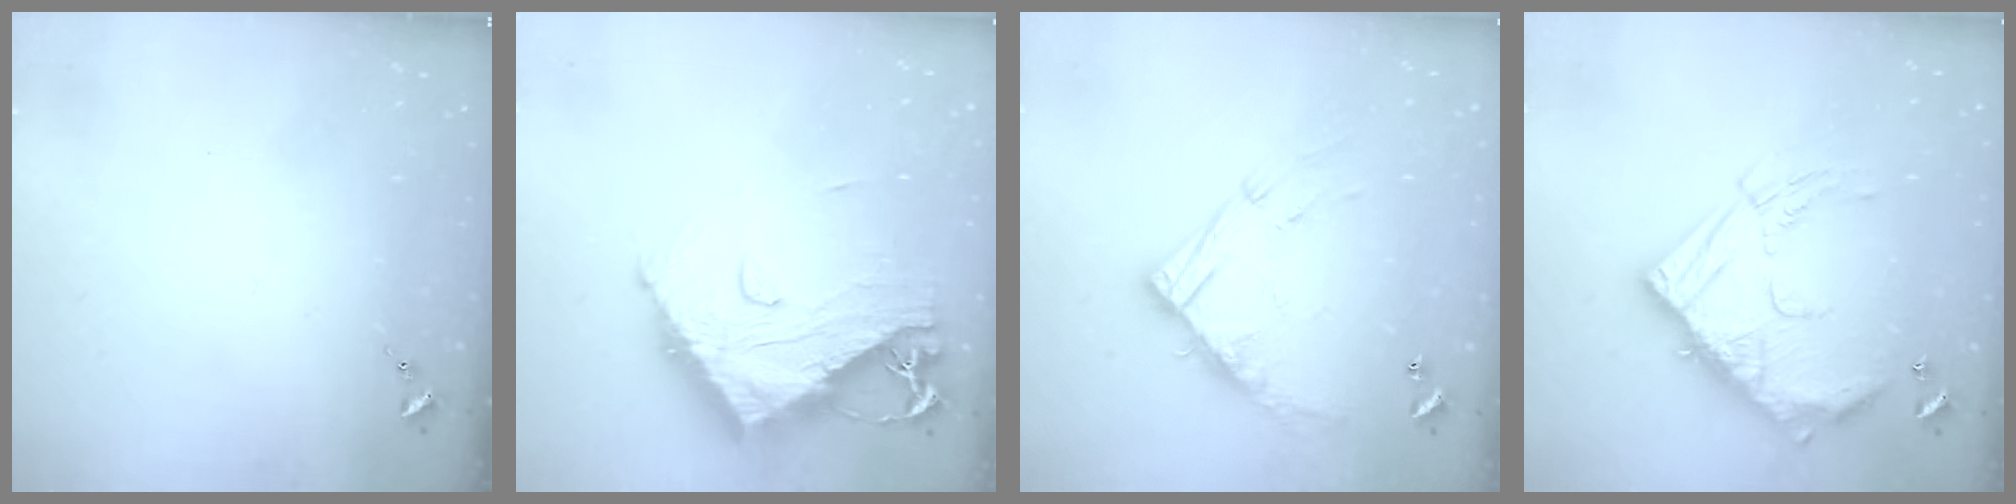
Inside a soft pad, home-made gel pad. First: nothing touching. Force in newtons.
{"total": 15.8, "press": 15.7, "slide": 1.7}
{"total": 13.8, "press": 13.8, "slide": 1.0}
{"total": 21.3, "press": 21.2, "slide": 2.1}